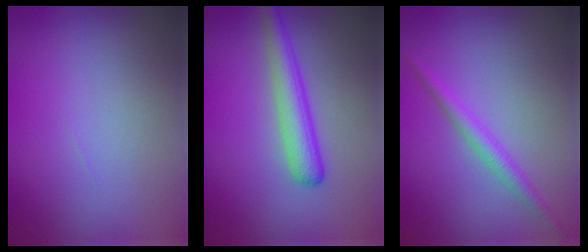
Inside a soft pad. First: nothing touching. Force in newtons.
{"total": 3.3, "press": 3.3, "slide": 0.2}
{"total": 2.0, "press": 2.0, "slide": 0.0}